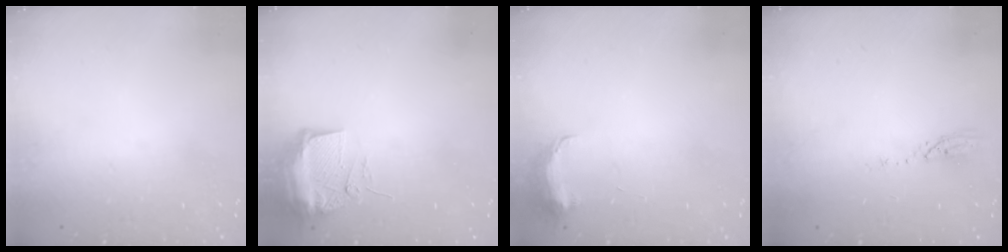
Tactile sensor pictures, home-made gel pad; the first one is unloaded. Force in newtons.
{"total": 9.8, "press": 9.7, "slide": 1.2}
{"total": 7.0, "press": 6.9, "slide": 0.6}
{"total": 3.7, "press": 3.7, "slide": 0.3}